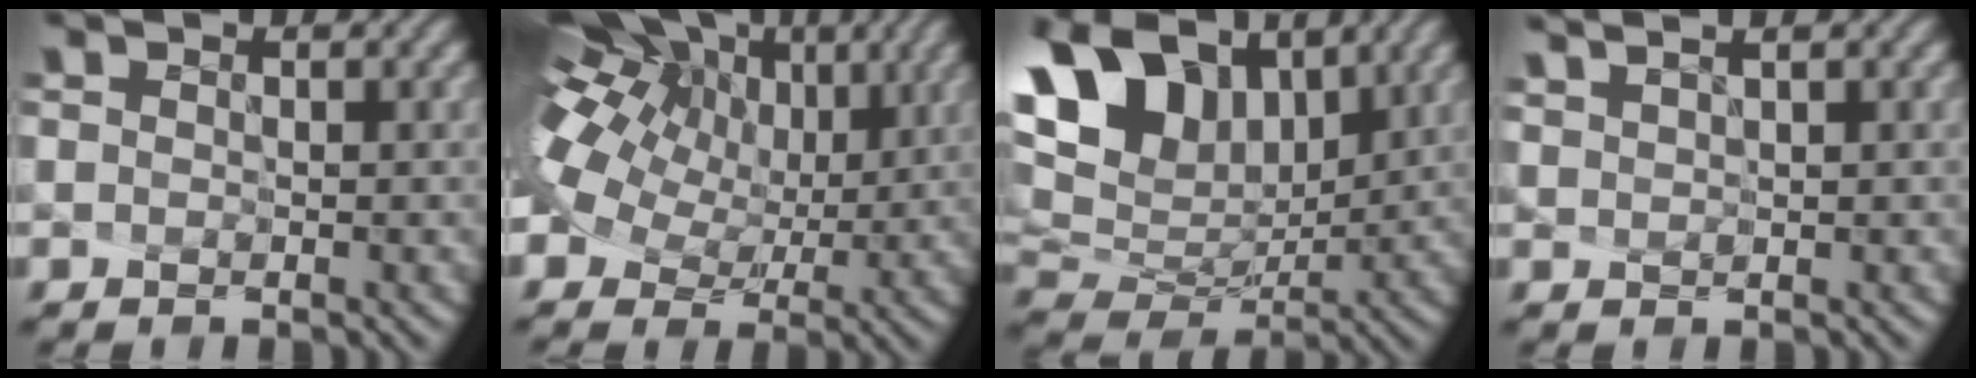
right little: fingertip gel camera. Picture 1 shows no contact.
{"total": 16.0, "force": [5.9, 10.0, 10.9], "torque": [-0.257, 0.034, 0.110]}
{"total": 12.7, "force": [5.9, 7.5, 8.5], "torque": [-0.182, 0.017, 0.118]}
{"total": 1.3, "force": [0.9, -0.9, -0.4], "torque": [-0.006, -0.009, 0.043]}